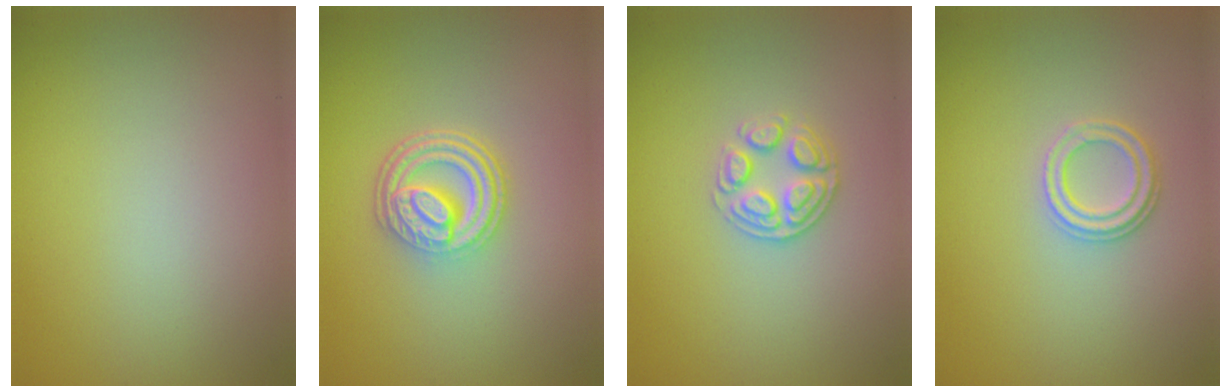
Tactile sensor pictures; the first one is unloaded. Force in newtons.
{"total": 4.8, "press": 3.6, "slide": 3.1}
{"total": 2.7, "press": 2.5, "slide": 0.9}
{"total": 2.3, "press": 2.1, "slide": 1.0}